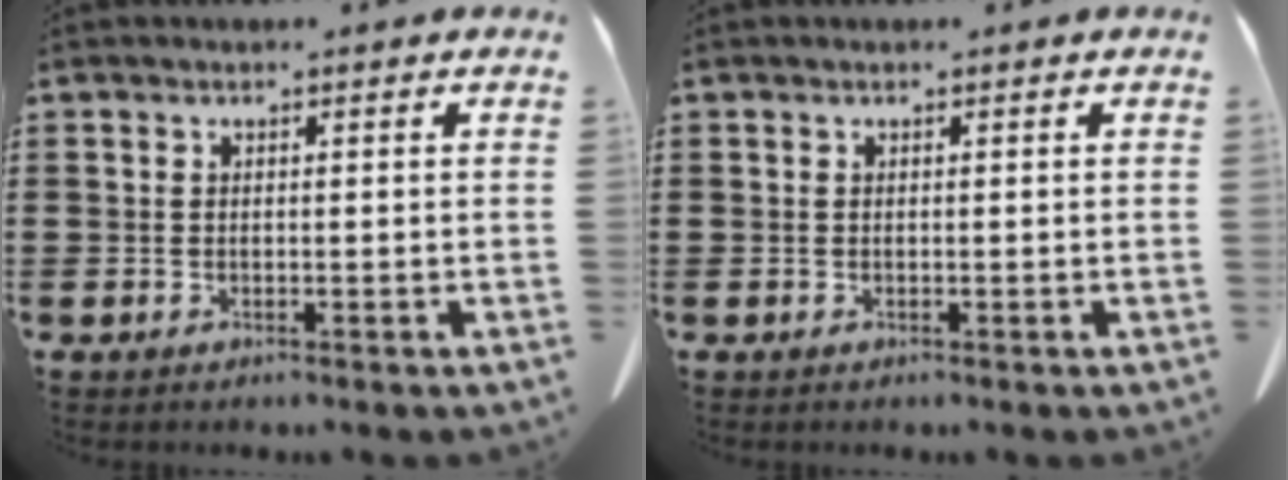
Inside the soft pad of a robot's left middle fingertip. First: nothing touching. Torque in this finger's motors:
{"motor_torque": [0.02, 0.02, 0.01, 0.01]}